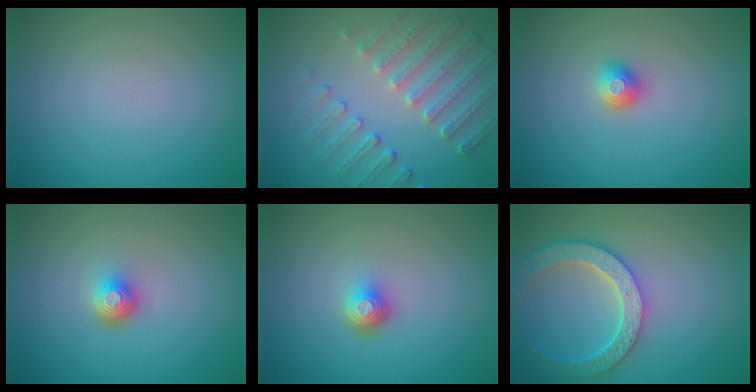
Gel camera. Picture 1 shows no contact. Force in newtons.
{"total": 4.6, "press": 3.8, "slide": 2.6}
{"total": 1.4, "press": 1.2, "slide": 0.6}
{"total": 2.2, "press": 1.5, "slide": 1.6}
{"total": 2.0, "press": 1.4, "slide": 1.5}
{"total": 6.0, "press": 4.8, "slide": 3.6}